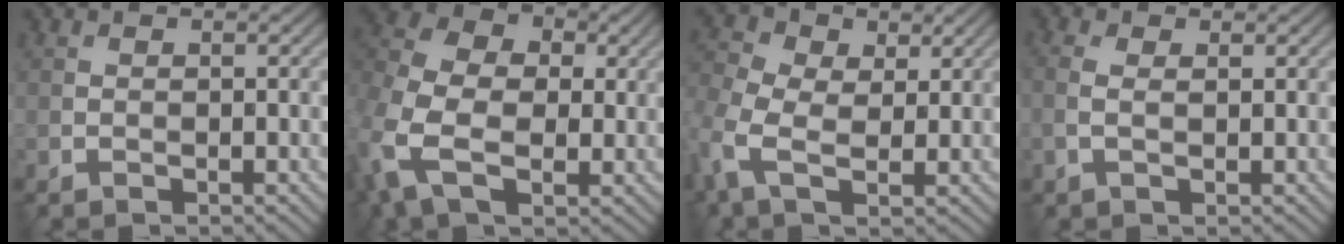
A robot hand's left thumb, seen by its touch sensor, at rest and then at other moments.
{"total": 11.1, "force": [-0.5, 7.8, 7.9], "torque": [-0.218, 0.001, -0.013]}
{"total": 6.9, "force": [0.1, 4.7, 5.1], "torque": [-0.133, 0.010, -0.010]}
{"total": 2.0, "force": [0.2, 0.9, 1.8], "torque": [-0.048, 0.004, 0.001]}